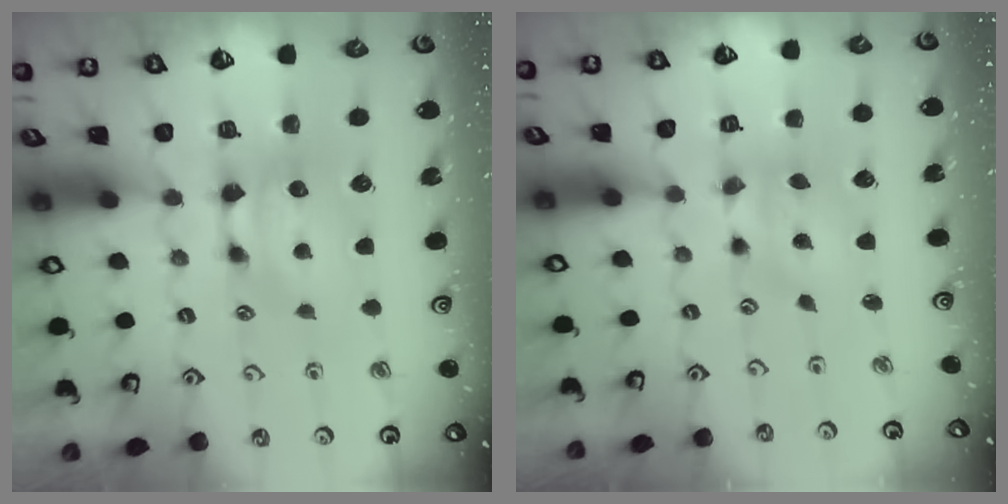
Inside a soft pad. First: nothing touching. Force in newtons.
{"total": 1.7, "press": 1.0, "slide": 1.3}